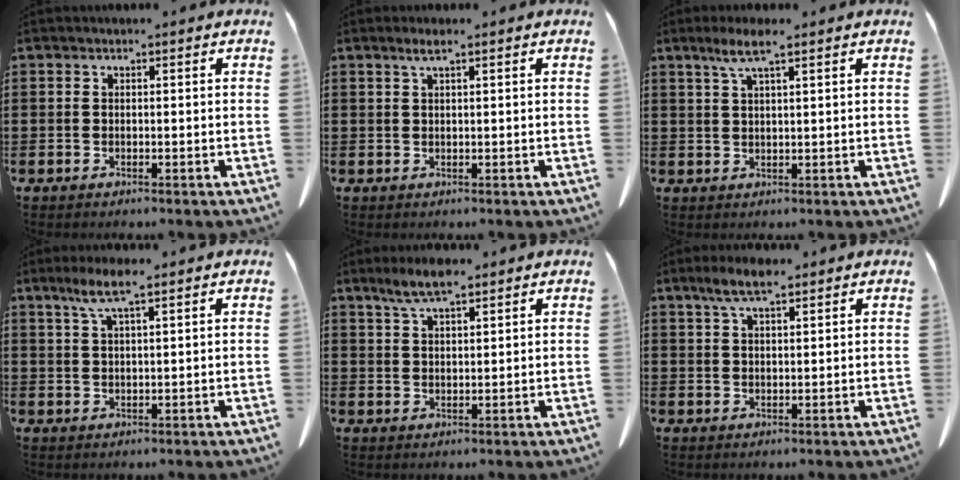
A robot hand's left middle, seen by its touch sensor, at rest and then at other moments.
{"total": 1.6, "force": [0.9, 0.0, 1.3], "torque": [-0.028, 0.000, 0.015]}
{"total": 4.1, "force": [2.4, 0.3, 3.3], "torque": [-0.070, 0.004, 0.041]}
{"total": 5.1, "force": [3.2, 0.5, 4.0], "torque": [-0.086, 0.004, 0.054]}
{"total": 5.4, "force": [3.9, 1.2, 3.5], "torque": [-0.076, 0.001, 0.069]}
{"total": 5.0, "force": [3.3, 1.3, 3.5], "torque": [-0.075, 0.005, 0.059]}